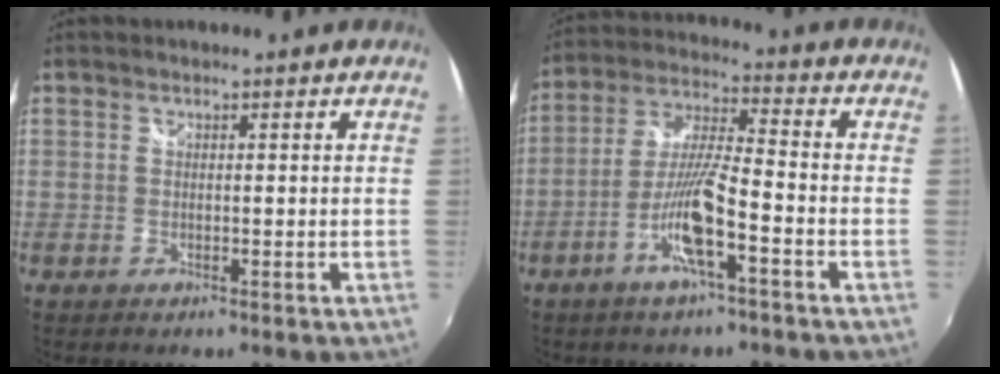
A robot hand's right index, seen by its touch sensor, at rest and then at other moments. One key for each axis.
{"total": 10.1, "fx": -4.9, "fy": 0.7, "fz": 8.8, "tx": -0.187, "ty": 0.000, "tz": -0.094}